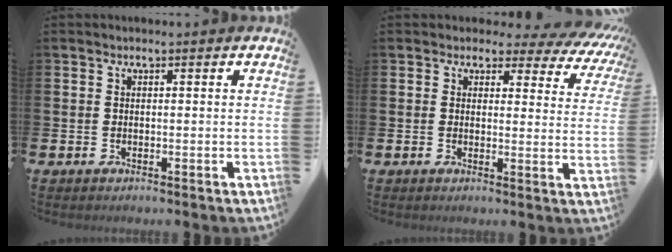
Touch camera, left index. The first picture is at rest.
{"total": 2.7, "force": [1.9, 1.8, 0.9], "torque": [-0.019, -0.020, 0.023]}